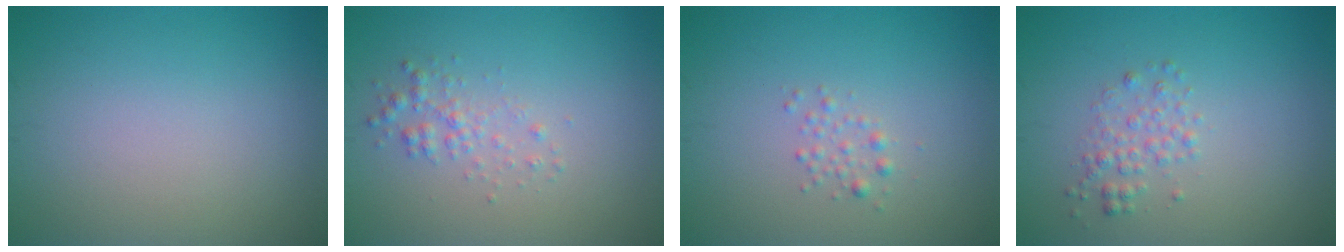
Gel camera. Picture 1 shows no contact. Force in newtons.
{"total": 1.6, "press": 1.6, "slide": 0.0}
{"total": 1.1, "press": 1.1, "slide": 0.0}
{"total": 1.7, "press": 1.7, "slide": 0.0}